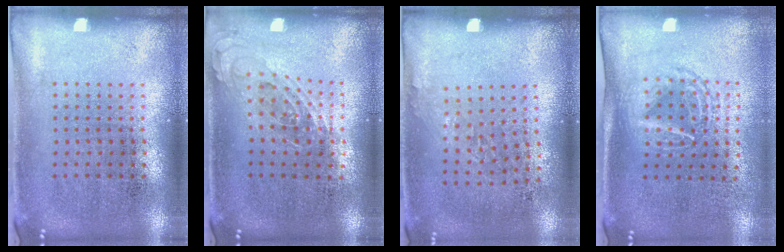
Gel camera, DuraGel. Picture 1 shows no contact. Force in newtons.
{"total": 0.8, "press": 0.8, "slide": 0.3}
{"total": 0.9, "press": 0.7, "slide": 0.7}
{"total": 1.6, "press": 1.3, "slide": 0.9}